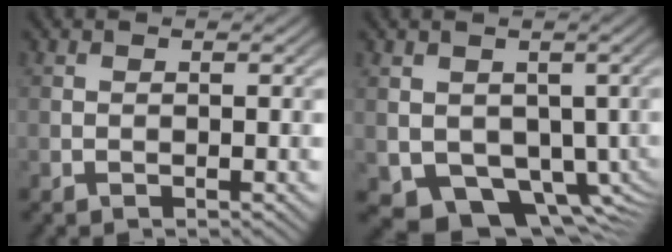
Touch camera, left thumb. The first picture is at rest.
{"total": 8.1, "force": [-1.0, 6.2, 5.1], "torque": [-0.094, -0.039, -0.011]}